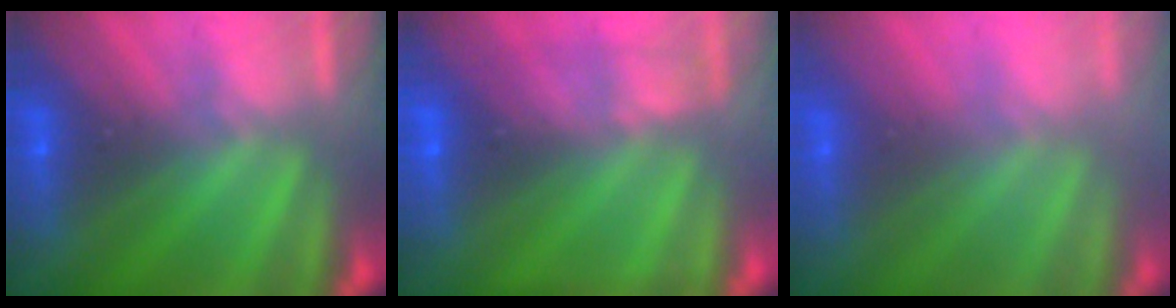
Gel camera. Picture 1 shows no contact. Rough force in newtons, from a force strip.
{"total": 2.2}
{"total": 2.9}